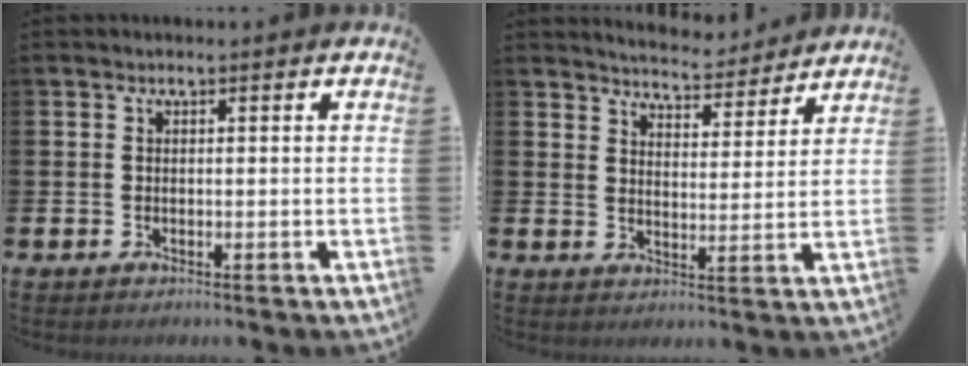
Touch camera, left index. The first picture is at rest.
{"total": 5.4, "force": [5.4, 0.6, 0.0], "torque": [-0.009, -0.043, 0.093]}